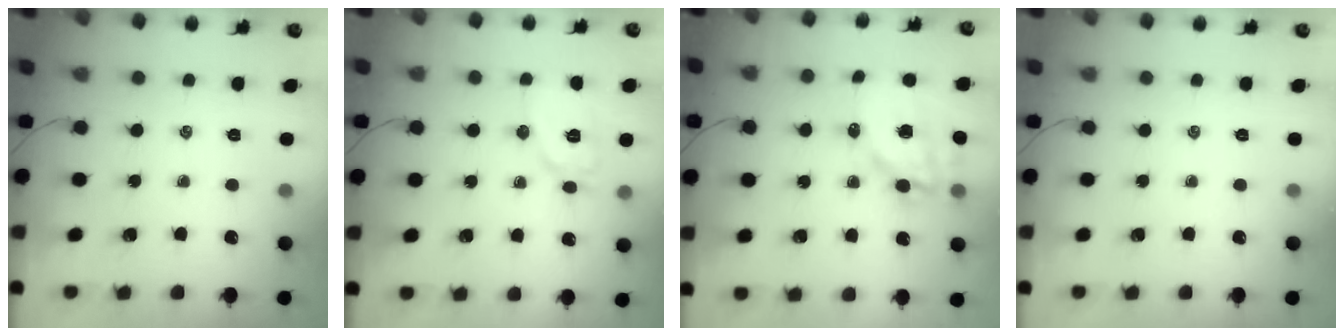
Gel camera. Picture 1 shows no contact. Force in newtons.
{"total": 9.8, "press": 9.8, "slide": 0.4}
{"total": 14.3, "press": 13.9, "slide": 3.6}
{"total": 0.0}